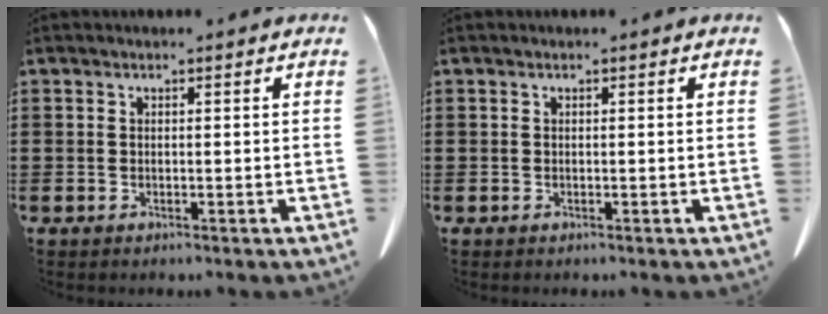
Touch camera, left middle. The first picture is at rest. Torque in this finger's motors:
{"motor_torque": [-0.35, -0.36, 0.00, -0.01]}